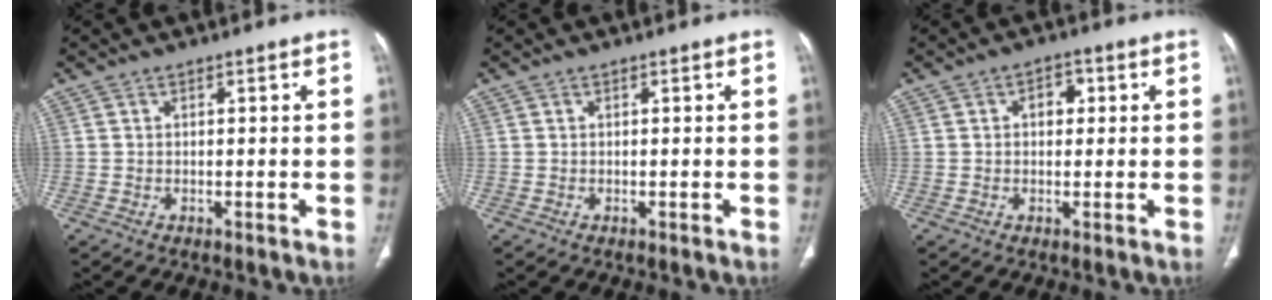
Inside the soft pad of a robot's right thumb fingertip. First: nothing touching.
{"total": 0.0}
{"total": 3.5, "force": [0.8, 2.4, 2.3], "torque": [-0.020, 0.006, 0.008]}